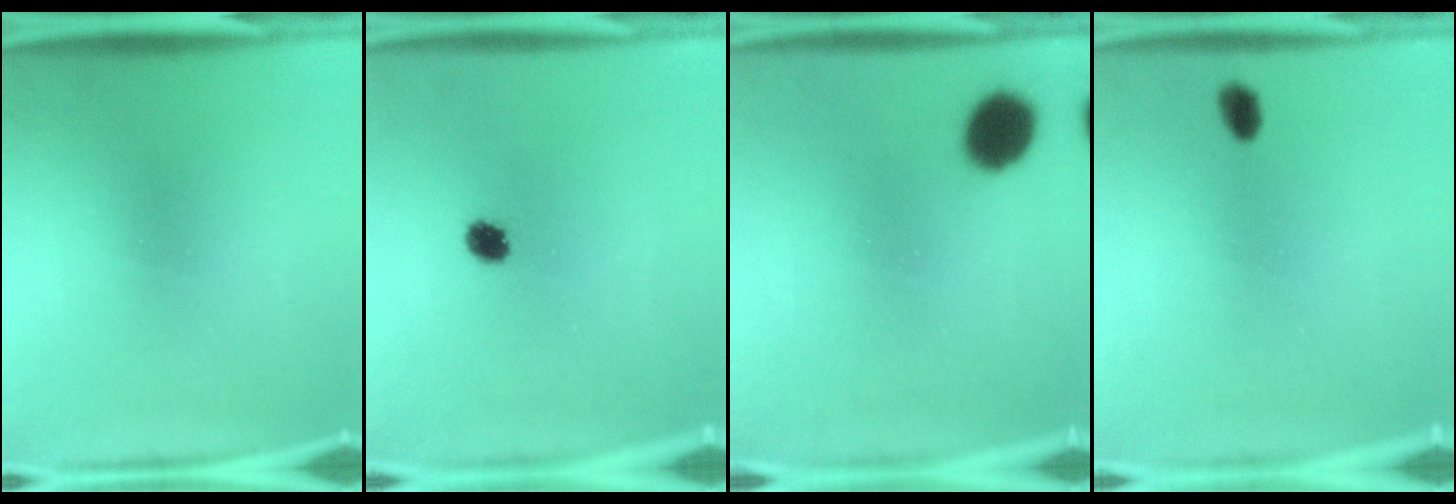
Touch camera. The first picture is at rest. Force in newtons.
{"total": 3.4}
{"total": 9.2}
{"total": 2.7}